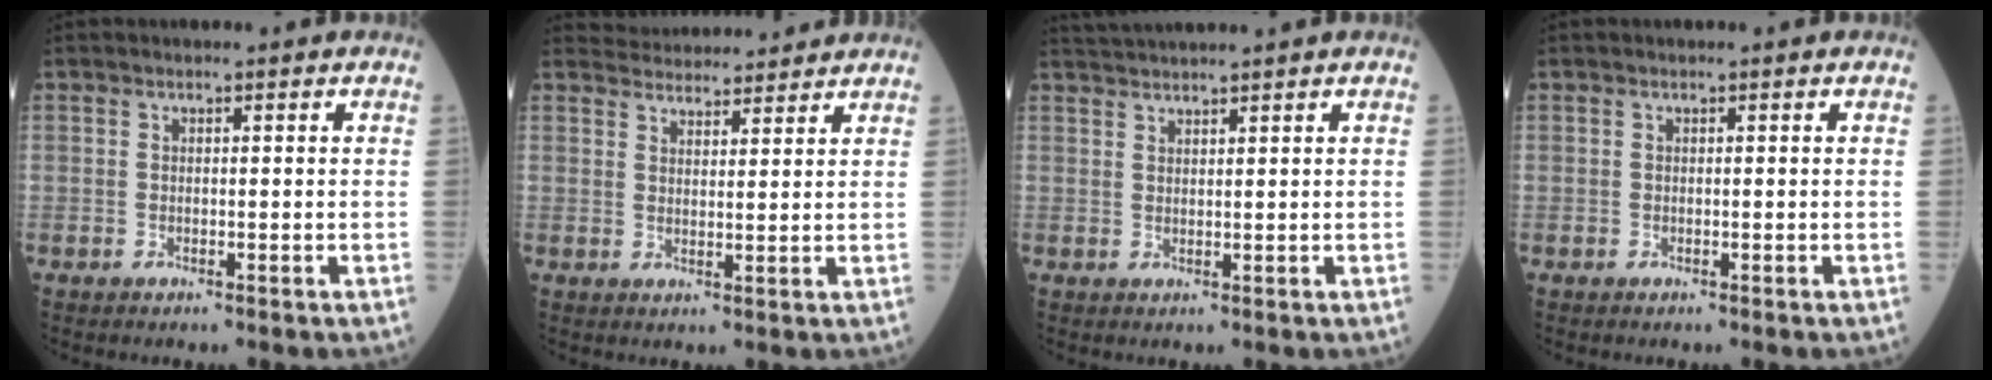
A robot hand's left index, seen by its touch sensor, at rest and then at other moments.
{"total": 8.2, "force": [8.1, 1.3, 1.0], "torque": [-0.014, 0.023, 0.111]}
{"total": 4.0, "force": [3.7, -1.0, 1.0], "torque": [-0.015, 0.026, 0.071]}
{"total": 0.0}